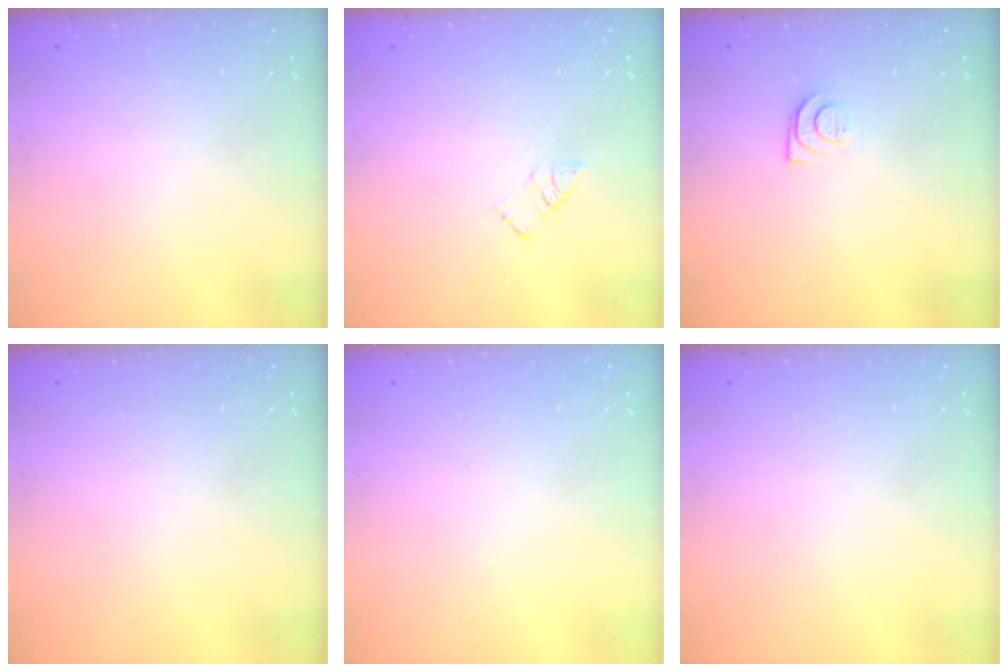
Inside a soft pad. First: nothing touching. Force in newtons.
{"total": 3.3, "press": 3.3, "slide": 0.4}
{"total": 7.9, "press": 7.8, "slide": 0.7}
{"total": 0.0}
{"total": 0.0}
{"total": 0.0}